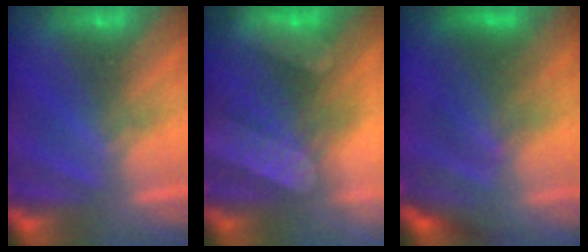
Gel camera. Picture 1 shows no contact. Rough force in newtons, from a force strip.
{"total": 8.3}
{"total": 2.3}